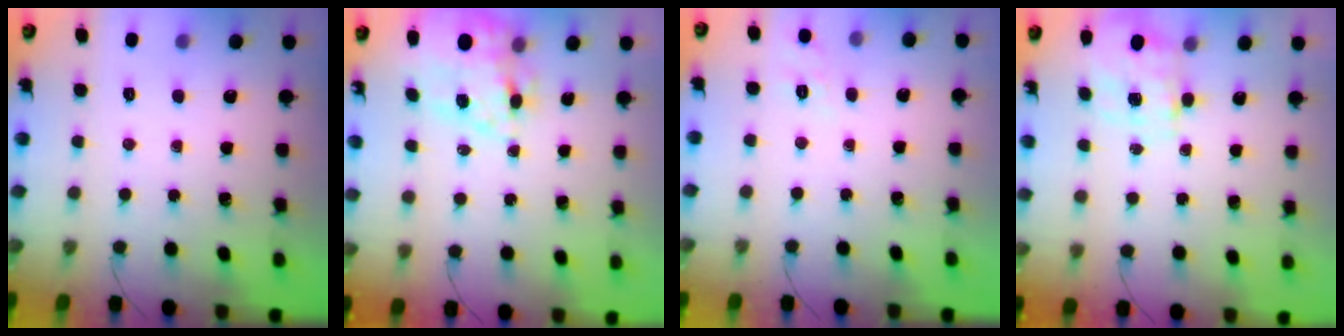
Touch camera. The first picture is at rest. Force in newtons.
{"total": 18.3, "press": 17.9, "slide": 4.0}
{"total": 1.6, "press": 0.0, "slide": 1.6}
{"total": 3.5, "press": 3.3, "slide": 1.0}